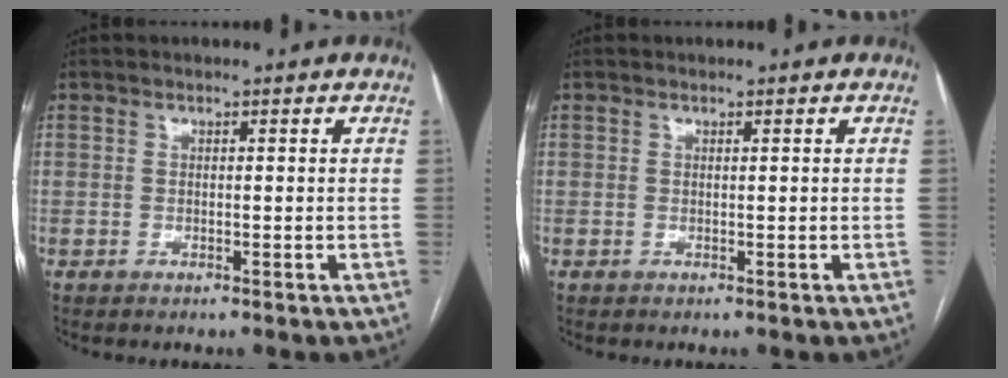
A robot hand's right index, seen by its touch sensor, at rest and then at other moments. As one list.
[{"total": 0.0}]